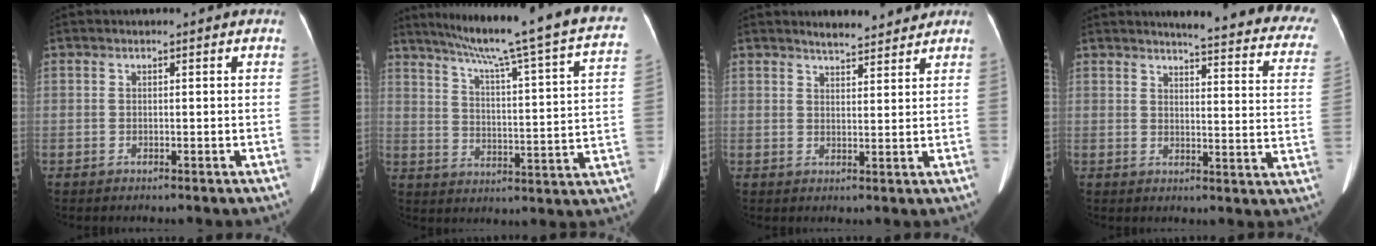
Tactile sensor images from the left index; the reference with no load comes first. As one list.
[{"total": 26.8, "force": [21.7, 0.2, 15.7], "torque": [-0.238, -0.033, 0.277]}, {"total": 4.5, "force": [4.3, 0.9, 1.3], "torque": [-0.022, 0.009, 0.061]}, {"total": 21.1, "force": [19.3, 2.2, 8.1], "torque": [-0.080, -0.083, 0.197]}]